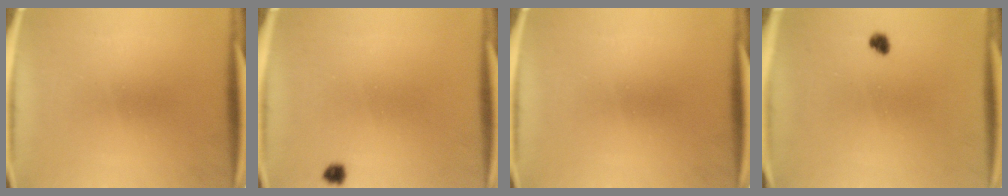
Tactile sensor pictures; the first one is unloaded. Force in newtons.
{"total": 1.4}
{"total": 0.0}
{"total": 1.7}